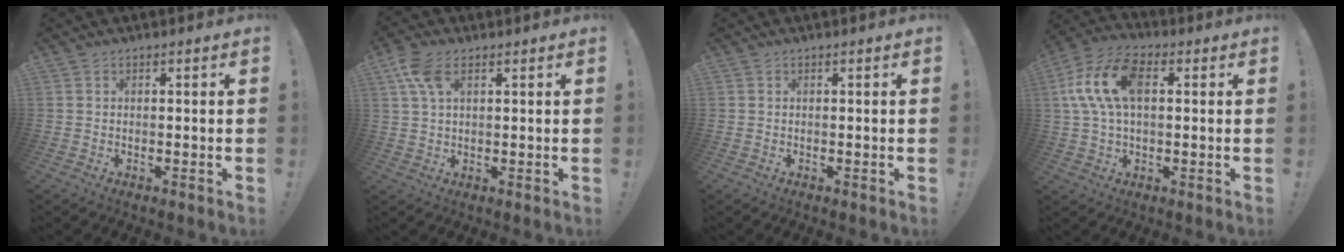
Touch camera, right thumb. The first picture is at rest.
{"total": 7.7, "force": [3.5, 4.1, 5.4], "torque": [-0.111, -0.002, 0.069]}
{"total": 0.0}
{"total": 14.7, "force": [3.1, 8.8, 11.4], "torque": [-0.231, 0.014, 0.060]}